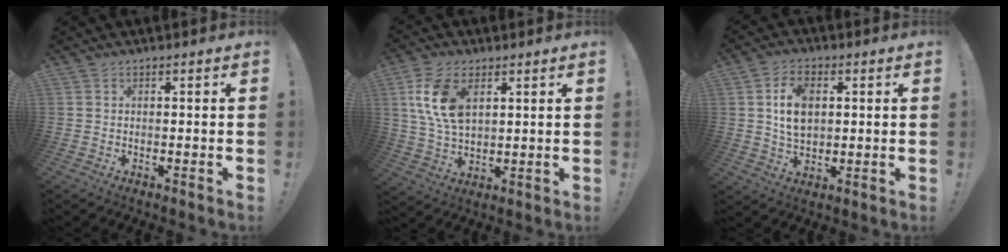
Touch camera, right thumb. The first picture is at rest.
{"total": 13.4, "force": [4.8, 8.2, 9.5], "torque": [-0.188, -0.010, 0.087]}
{"total": 9.4, "force": [1.8, 6.2, 6.9], "torque": [-0.107, -0.003, 0.029]}